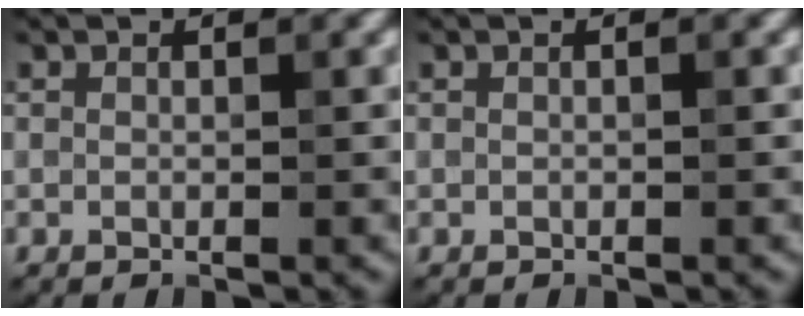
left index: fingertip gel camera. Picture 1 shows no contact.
{"total": 0.0}